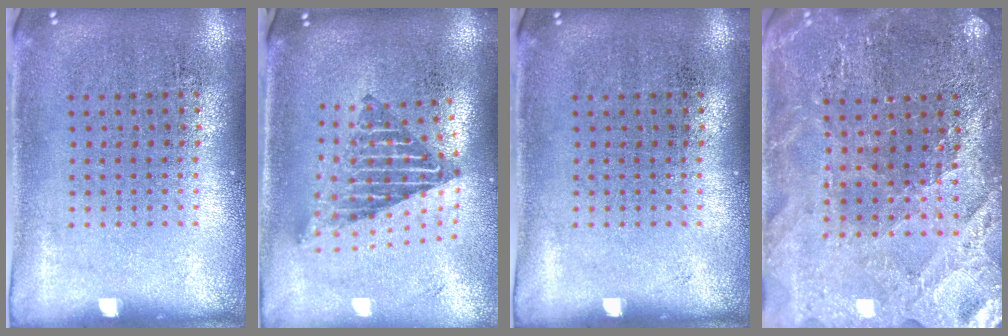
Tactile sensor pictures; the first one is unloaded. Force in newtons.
{"total": 2.2, "press": 1.6, "slide": 1.6}
{"total": 0.0}
{"total": 2.8, "press": 2.8, "slide": 0.2}